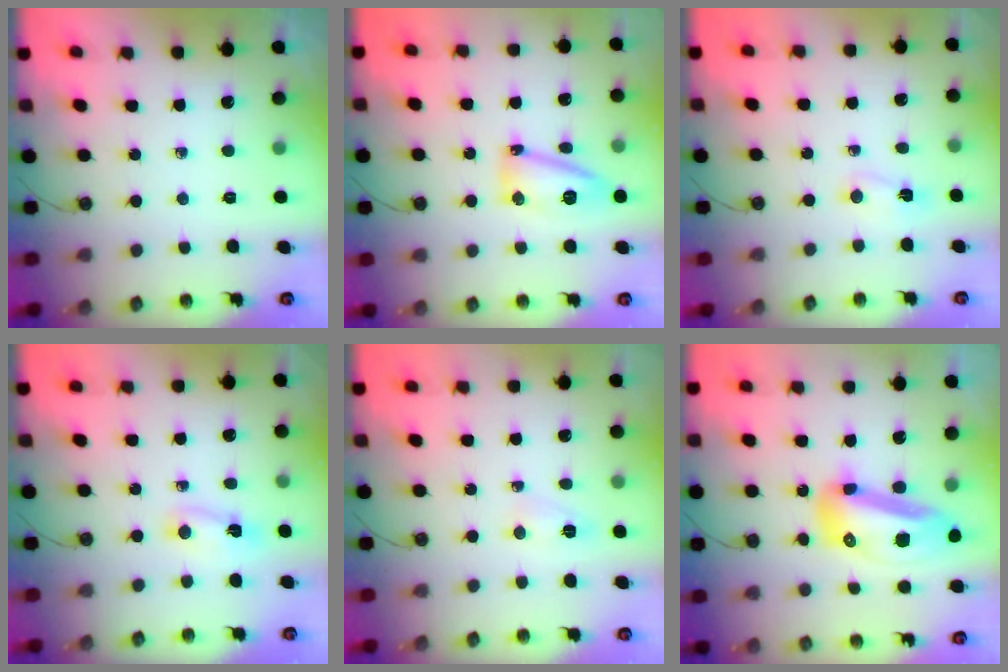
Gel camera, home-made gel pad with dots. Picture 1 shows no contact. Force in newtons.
{"total": 11.0, "press": 10.9, "slide": 0.8}
{"total": 2.8, "press": 2.7, "slide": 0.5}
{"total": 2.4, "press": 2.3, "slide": 0.6}
{"total": 2.9, "press": 2.8, "slide": 0.5}
{"total": 16.7, "press": 16.6, "slide": 2.1}